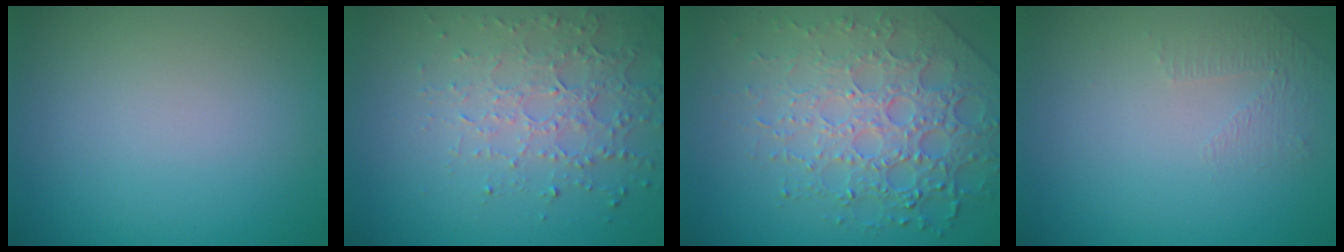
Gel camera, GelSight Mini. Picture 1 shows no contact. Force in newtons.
{"total": 4.6, "press": 3.2, "slide": 3.2}
{"total": 7.8, "press": 5.4, "slide": 5.6}
{"total": 1.1, "press": 0.6, "slide": 1.0}